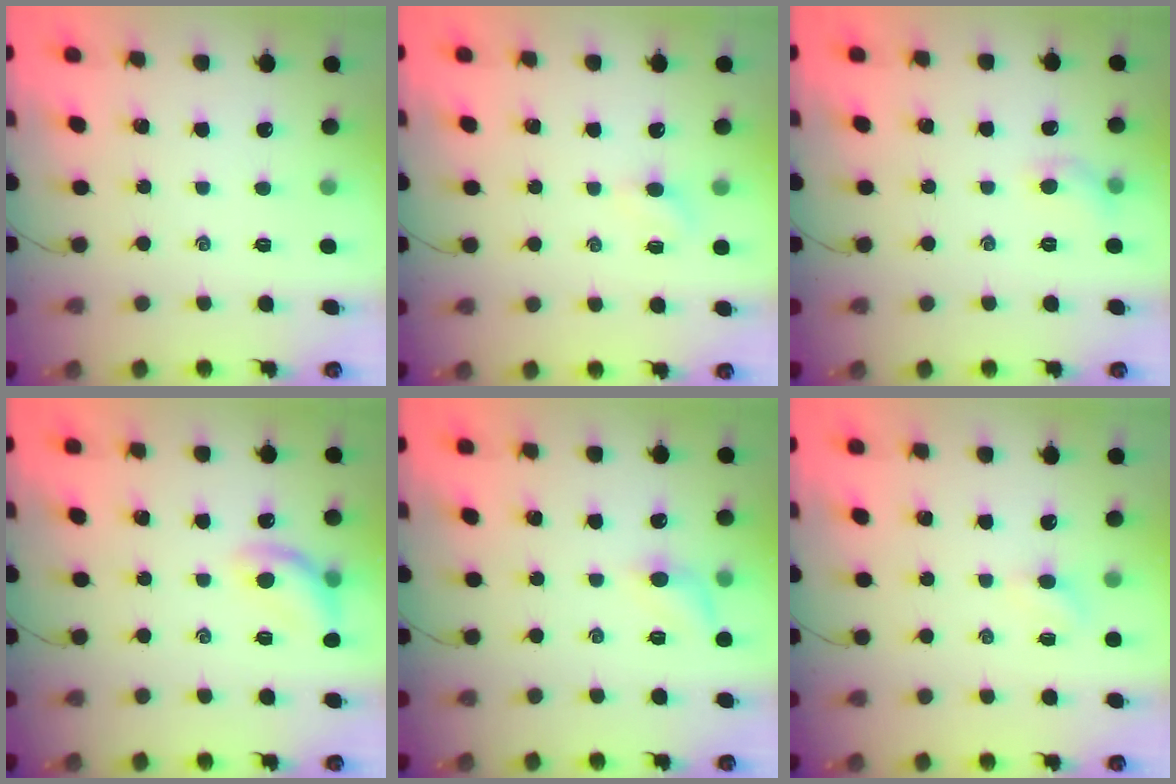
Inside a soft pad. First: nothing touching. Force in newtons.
{"total": 2.8, "press": 2.6, "slide": 1.0}
{"total": 5.3, "press": 5.2, "slide": 1.0}
{"total": 10.9, "press": 10.7, "slide": 2.1}
{"total": 7.8, "press": 7.7, "slide": 1.5}
{"total": 2.8, "press": 2.6, "slide": 1.0}